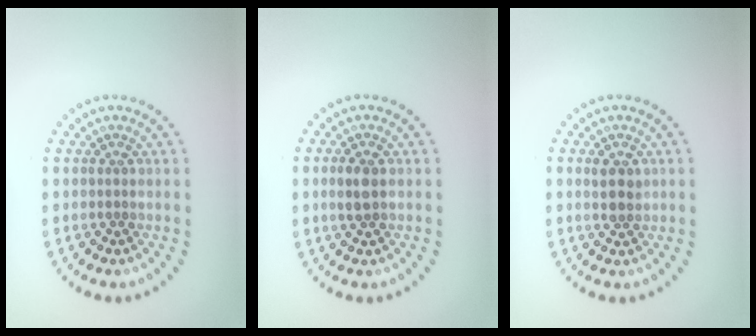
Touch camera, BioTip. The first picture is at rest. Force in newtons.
{"total": 1.7, "press": 1.7, "slide": 0.1}
{"total": 1.8, "press": 1.7, "slide": 0.6}